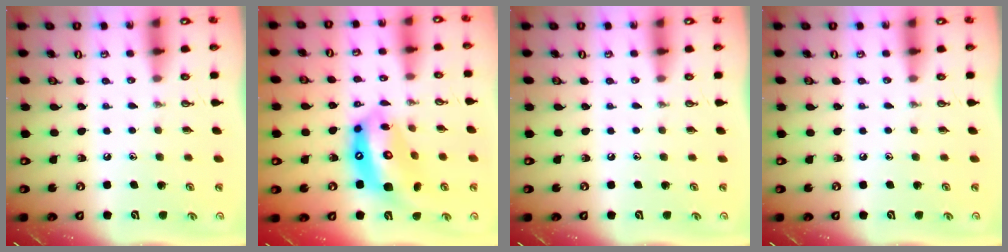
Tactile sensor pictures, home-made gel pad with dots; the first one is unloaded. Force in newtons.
{"total": 17.3, "press": 17.2, "slide": 2.0}
{"total": 0.0}
{"total": 0.0}